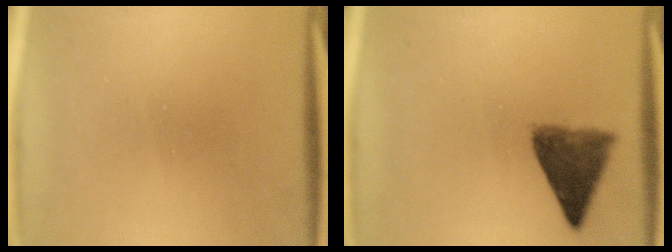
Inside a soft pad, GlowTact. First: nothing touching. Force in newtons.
{"total": 7.7}